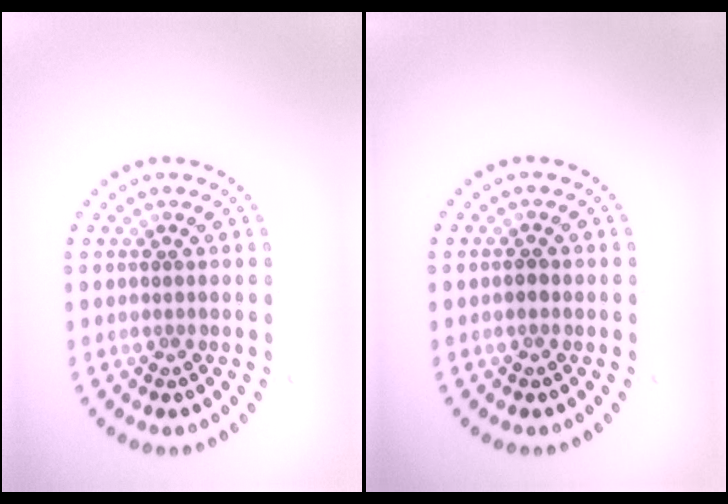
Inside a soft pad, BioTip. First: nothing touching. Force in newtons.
{"total": 0.9, "press": 0.8, "slide": 0.1}